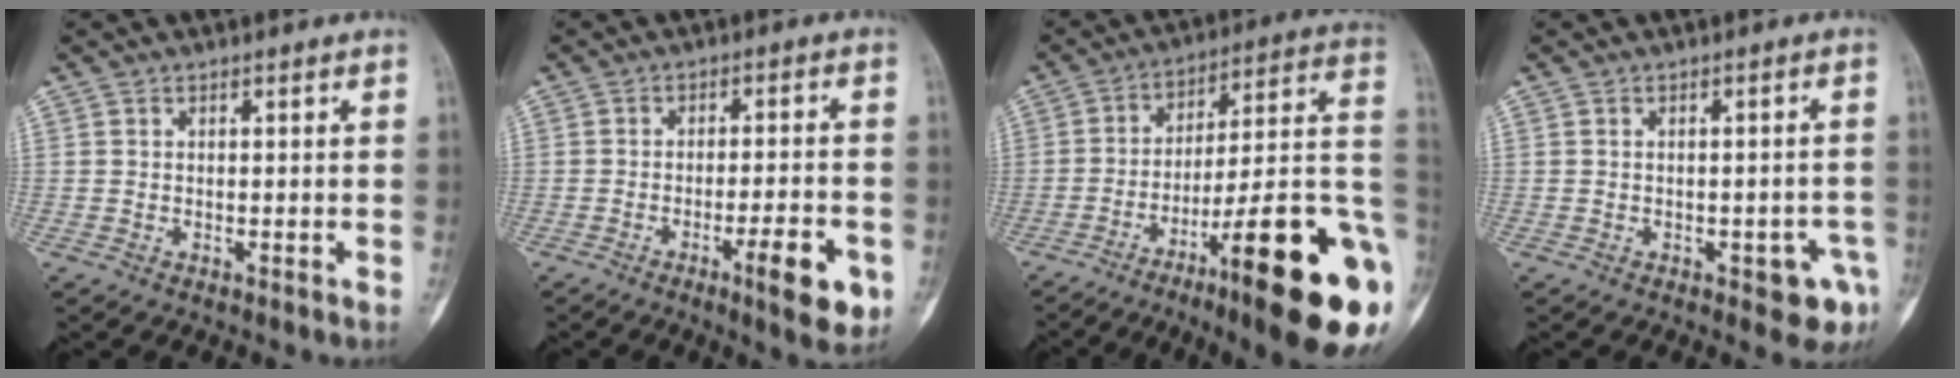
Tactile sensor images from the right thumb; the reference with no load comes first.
{"total": 8.9, "force": [-3.9, 1.9, 7.8], "torque": [-0.104, 0.012, -0.050]}
{"total": 26.4, "force": [-9.6, 4.9, 24.1], "torque": [-0.262, 0.053, -0.136]}
{"total": 6.0, "force": [-2.6, 2.6, 4.8], "torque": [-0.040, 0.015, -0.024]}